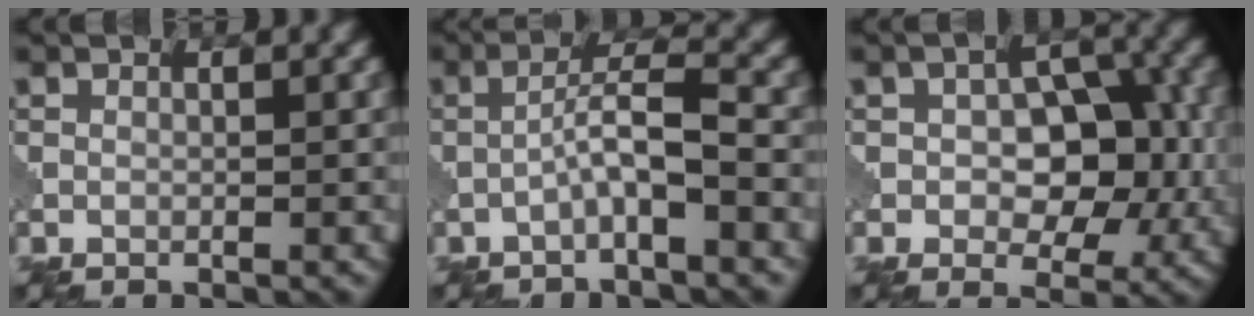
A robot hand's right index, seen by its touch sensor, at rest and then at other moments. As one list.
[{"total": 3.7, "force": [-1.4, 0.4, 3.4], "torque": [-0.061, 0.017, -0.033]}, {"total": 7.4, "force": [-0.3, 4.6, 5.8], "torque": [-0.075, 0.000, -0.008]}]